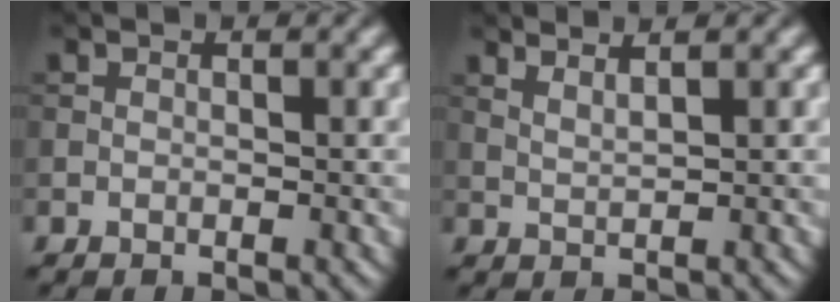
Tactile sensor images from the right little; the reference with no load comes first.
{"total": 2.1, "force": [1.7, 0.5, 1.2], "torque": [-0.016, 0.002, 0.023]}